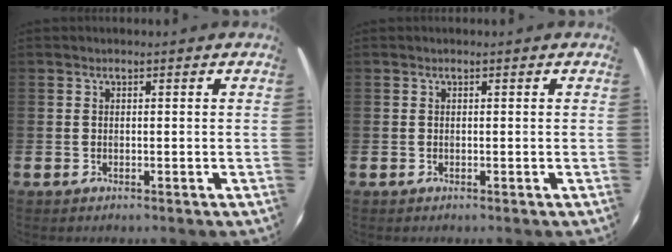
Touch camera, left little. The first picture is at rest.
{"total": 0.0}